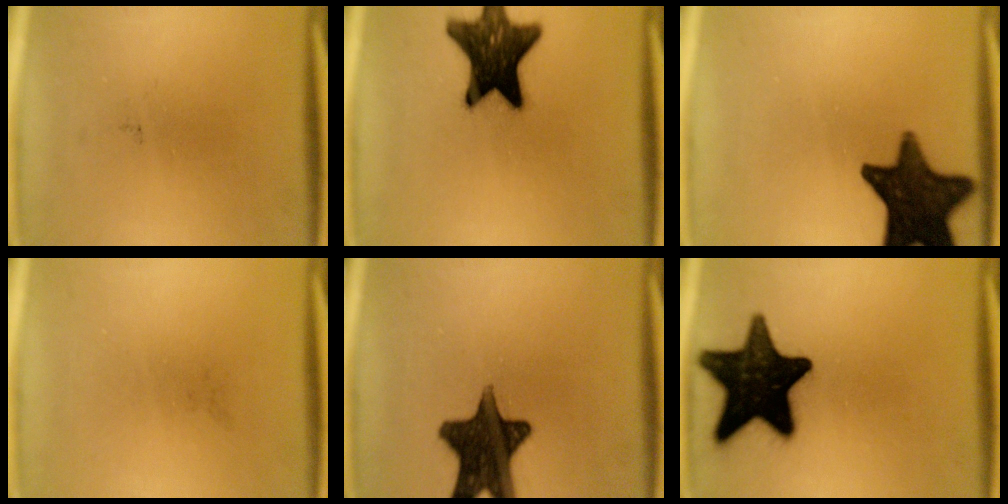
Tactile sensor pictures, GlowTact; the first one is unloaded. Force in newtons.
{"total": 16.7}
{"total": 16.3}
{"total": 0.0}
{"total": 15.3}
{"total": 18.4}